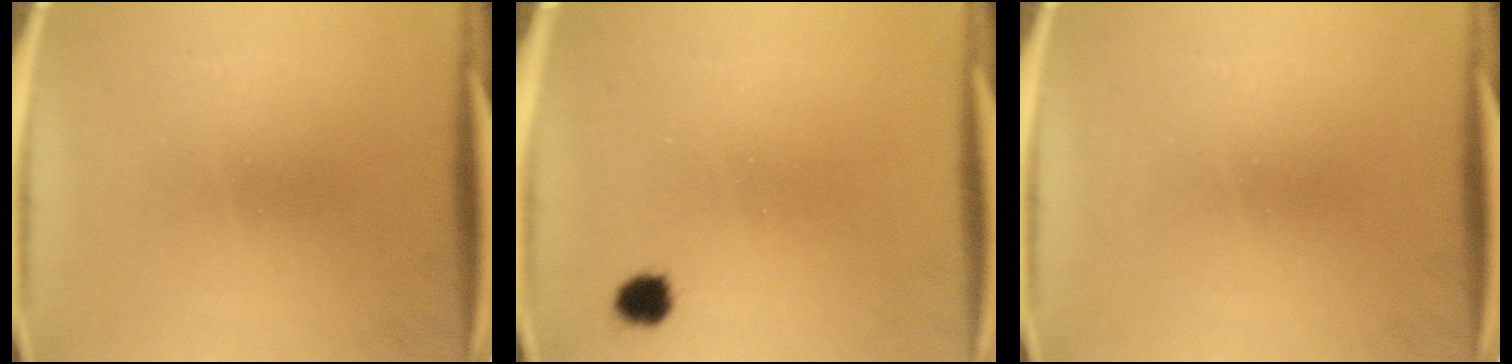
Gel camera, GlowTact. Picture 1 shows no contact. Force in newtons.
{"total": 2.8}
{"total": 0.0}